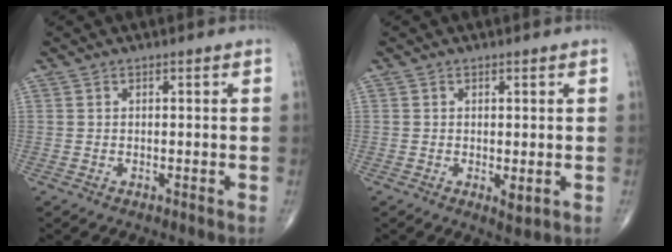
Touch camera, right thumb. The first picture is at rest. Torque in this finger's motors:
{"motor_torque": [3.49, 1.52, 1.28, -1.33, 0.47]}